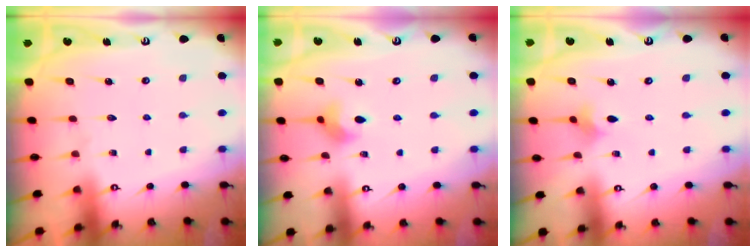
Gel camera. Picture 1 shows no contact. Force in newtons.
{"total": 5.8, "press": 5.8, "slide": 0.5}
{"total": 2.4, "press": 2.4, "slide": 0.5}